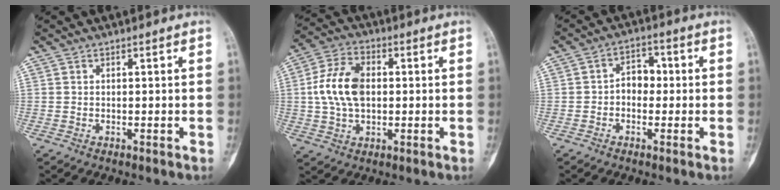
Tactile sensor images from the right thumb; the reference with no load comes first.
{"total": 10.9, "force": [0.5, 6.9, 8.4], "torque": [-0.159, 0.015, 0.009]}
{"total": 4.8, "force": [-0.4, 3.5, 3.2], "torque": [-0.025, 0.021, -0.018]}